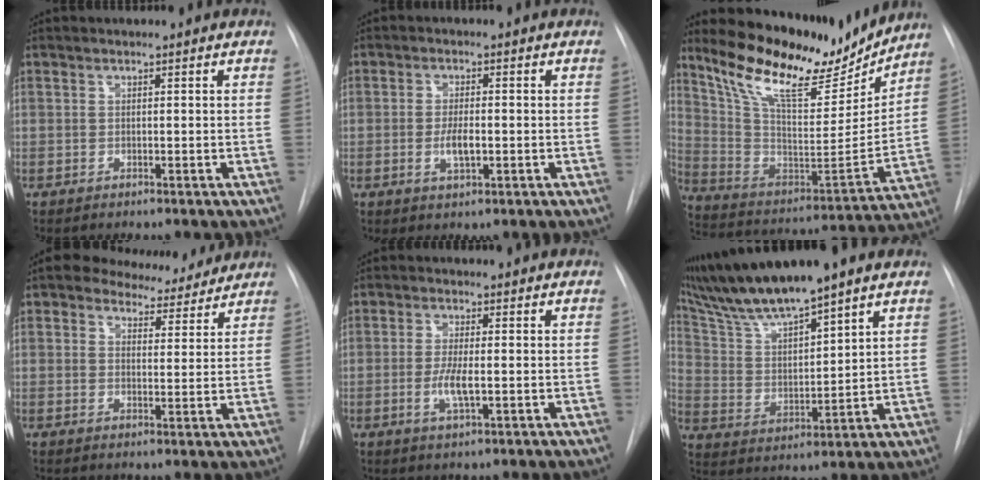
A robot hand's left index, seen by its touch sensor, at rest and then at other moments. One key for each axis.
{"total": 3.6, "fx": -0.8, "fy": 1.1, "fz": 3.4, "tx": -0.066, "ty": -0.003, "tz": -0.011}
{"total": 21.3, "fx": 17.8, "fy": 5.6, "fz": 10.3, "tx": -0.187, "ty": -0.022, "tz": 0.295}
{"total": 8.6, "fx": 7.6, "fy": 3.4, "fz": 2.0, "tx": -0.019, "ty": 0.006, "tz": 0.095}
{"total": 4.1, "fx": -0.8, "fy": 0.8, "fz": 4.0, "tx": -0.084, "ty": -0.008, "tz": -0.014}
{"total": 10.0, "fx": 9.2, "fy": 0.7, "fz": 3.7, "tx": -0.077, "ty": 0.018, "tz": 0.180}